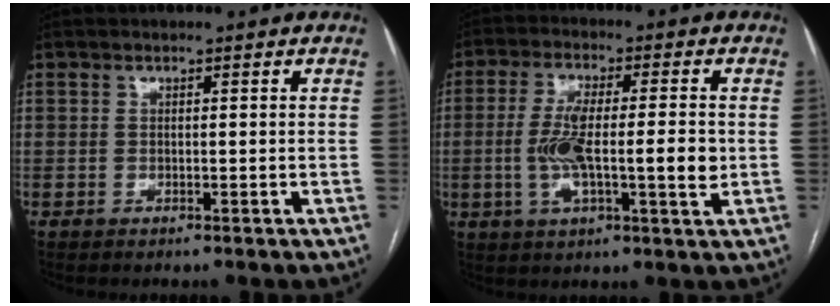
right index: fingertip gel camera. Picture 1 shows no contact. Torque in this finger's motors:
{"motor_torque": [0.46, 0.05, 0.74, 0.18]}